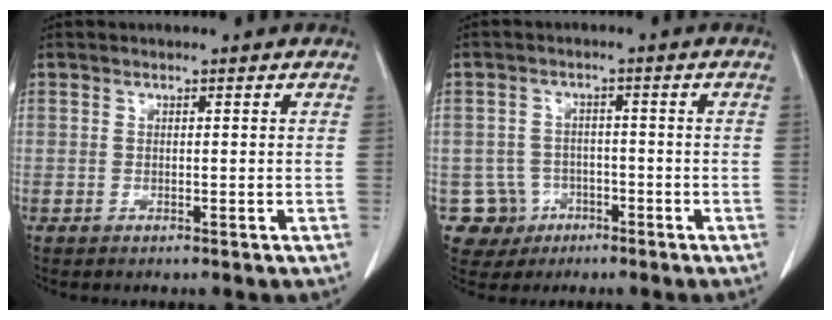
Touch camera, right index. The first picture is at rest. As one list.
[{"total": 5.3, "force": [-2.0, 4.9, -0.1], "torque": [0.002, 0.012, -0.029]}]